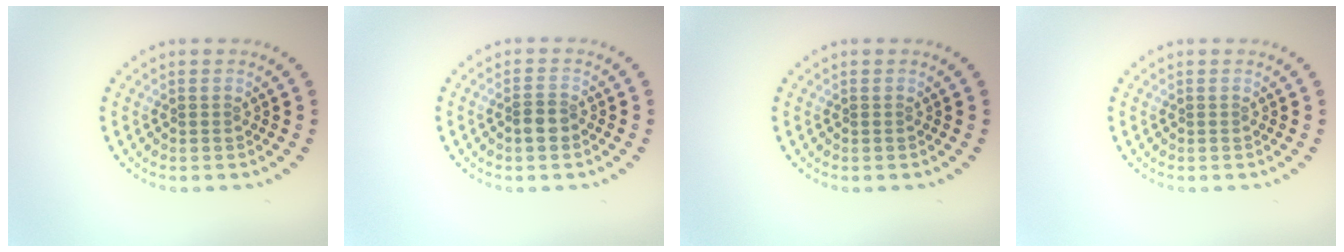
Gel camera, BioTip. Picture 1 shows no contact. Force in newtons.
{"total": 1.6, "press": 1.5, "slide": 0.7}
{"total": 0.0}
{"total": 0.0}